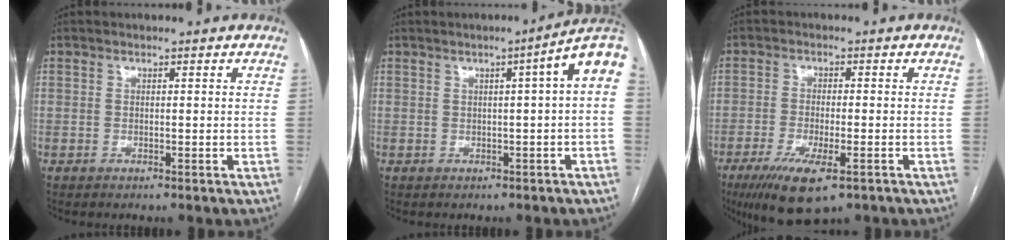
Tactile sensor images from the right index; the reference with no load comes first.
{"total": 6.5, "force": [1.2, -0.2, 6.3], "torque": [-0.074, 0.018, 0.009]}
{"total": 9.9, "force": [-5.8, 2.5, 7.6], "torque": [-0.135, -0.023, -0.092]}